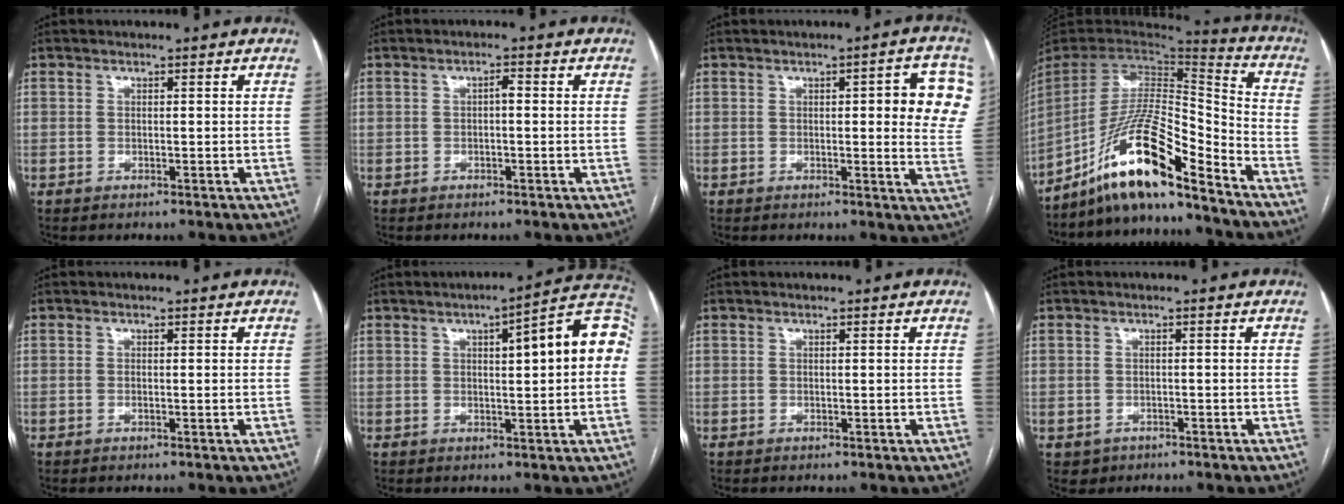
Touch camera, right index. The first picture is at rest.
{"total": 1.3, "force": [-0.1, 0.4, 1.2], "torque": [-0.018, 0.004, -0.002]}
{"total": 10.3, "force": [2.6, 2.2, 9.7], "torque": [-0.091, -0.002, 0.020]}
{"total": 16.8, "force": [-12.7, 1.4, 10.9], "torque": [-0.212, 0.010, -0.232]}
{"total": 0.0}
{"total": 12.5, "force": [2.2, 2.2, 12.1], "torque": [-0.154, 0.038, 0.021]}
{"total": 0.0}
{"total": 2.1, "force": [-1.0, 1.8, 0.2], "torque": [-0.003, 0.006, -0.011]}